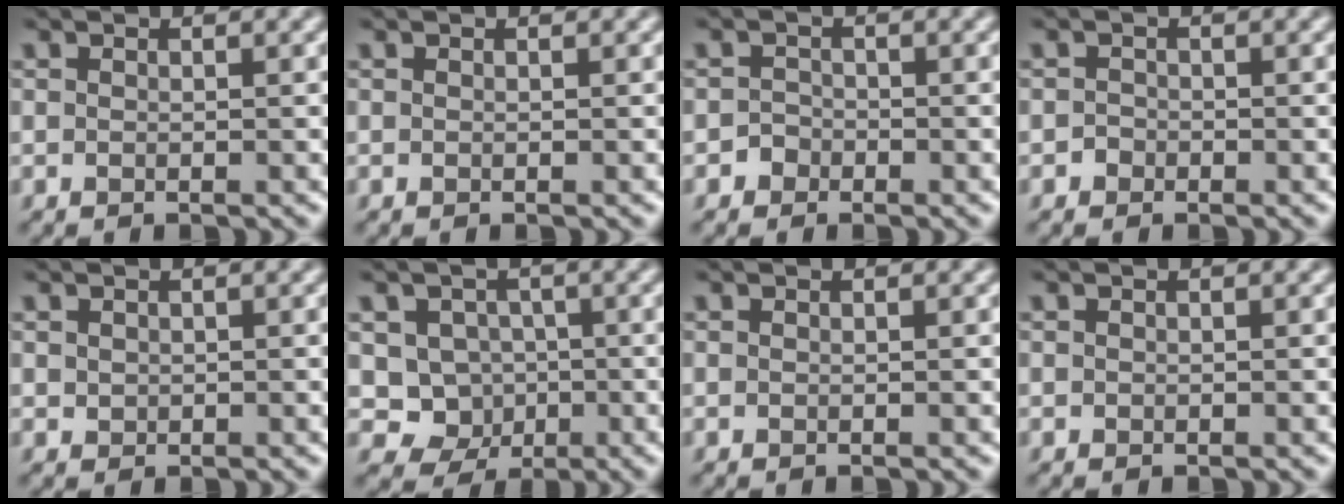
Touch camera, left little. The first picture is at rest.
{"total": 0.0}
{"total": 1.1, "force": [-0.7, 0.9, 0.0], "torque": [0.013, 0.002, -0.017]}
{"total": 0.8, "force": [-0.5, 0.6, 0.0], "torque": [0.005, -0.001, -0.014]}
{"total": 0.5, "force": [0.2, 0.5, 0.0], "torque": [-0.001, -0.002, 0.008]}
{"total": 4.5, "force": [-0.4, 4.3, 1.5], "torque": [-0.008, 0.004, -0.025]}
{"total": 0.0}
{"total": 0.0}